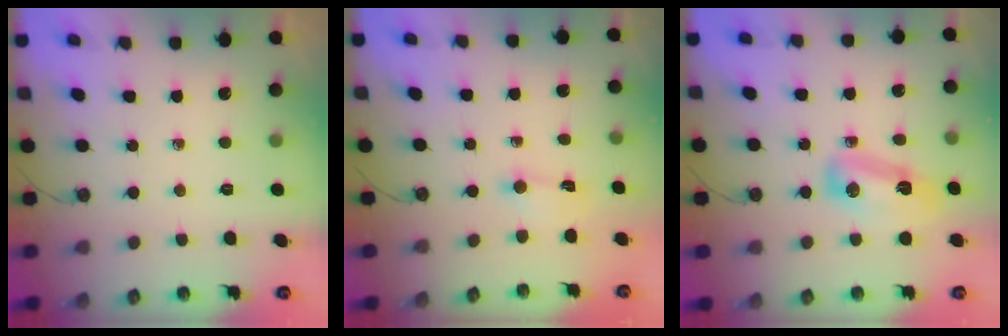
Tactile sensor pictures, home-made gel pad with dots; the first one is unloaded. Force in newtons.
{"total": 0.8, "press": 0.8, "slide": 0.2}
{"total": 8.5, "press": 8.5, "slide": 0.7}